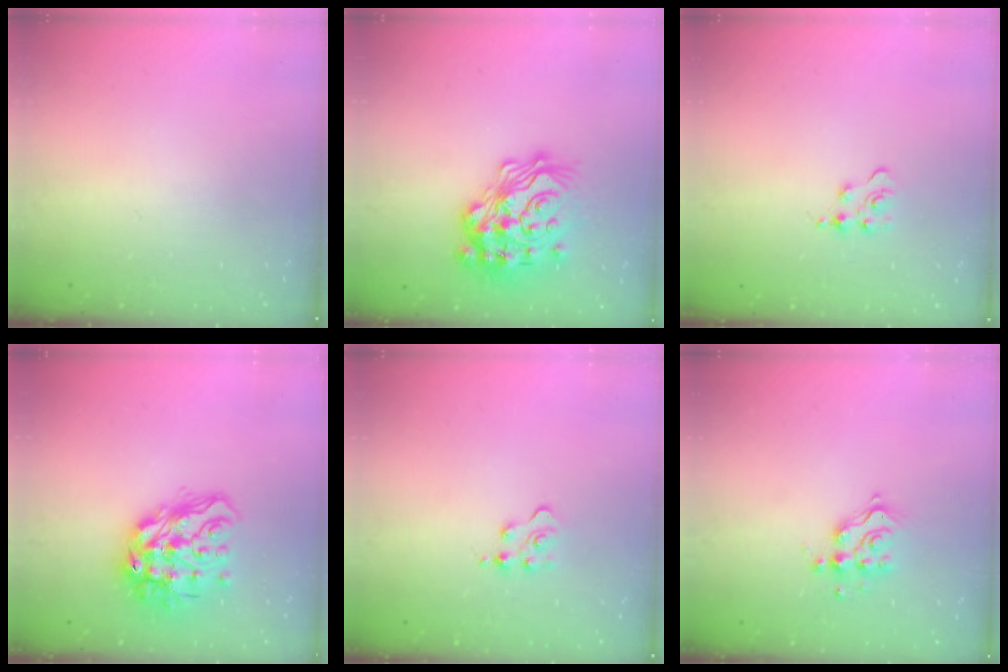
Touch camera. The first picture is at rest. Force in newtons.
{"total": 24.6, "press": 24.5, "slide": 1.8}
{"total": 4.8, "press": 4.8, "slide": 0.5}
{"total": 16.0, "press": 15.9, "slide": 2.0}
{"total": 2.8, "press": 2.8, "slide": 0.3}
{"total": 8.0, "press": 8.0, "slide": 0.5}